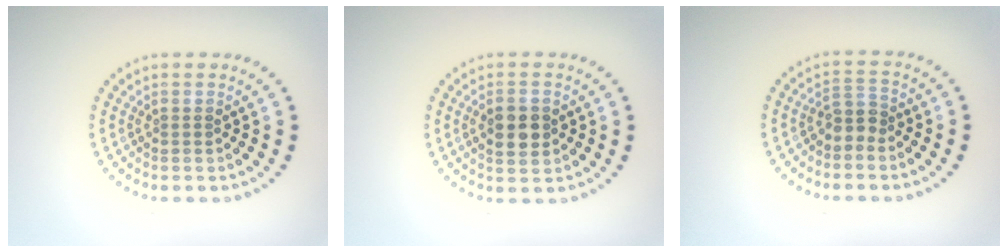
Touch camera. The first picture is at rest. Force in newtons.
{"total": 2.9, "press": 2.9, "slide": 0.1}
{"total": 2.0, "press": 1.6, "slide": 1.1}